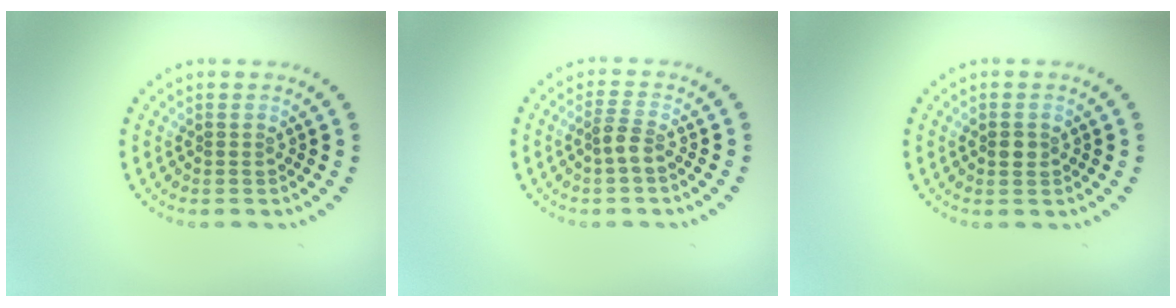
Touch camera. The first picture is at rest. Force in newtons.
{"total": 1.7, "press": 1.4, "slide": 1.0}
{"total": 1.5, "press": 1.5, "slide": 0.1}